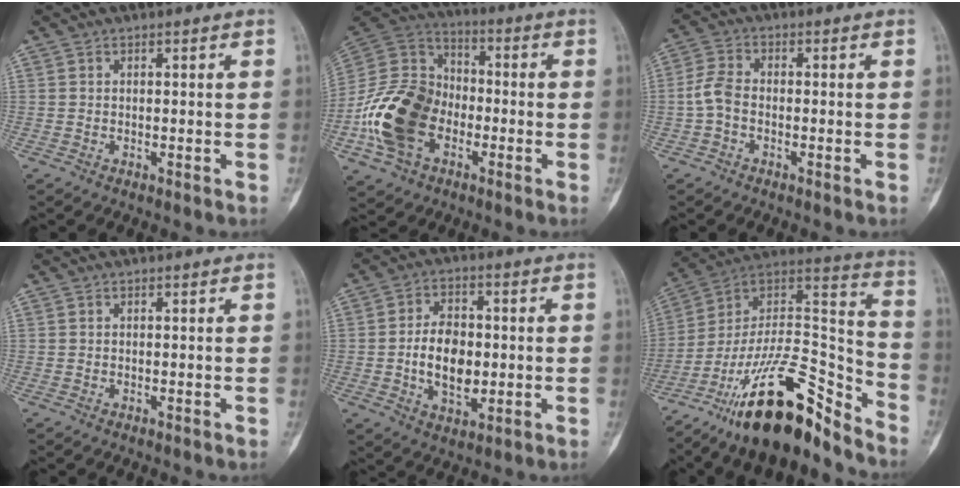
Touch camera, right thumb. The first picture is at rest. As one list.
[{"total": 19.4, "force": [-5.7, 13.9, 12.3], "torque": [-0.226, 0.047, -0.108]}, {"total": 4.4, "force": [-1.1, 2.8, 3.2], "torque": [-0.069, 0.014, -0.031]}, {"total": 0.0}, {"total": 10.2, "force": [-0.8, 6.5, 7.8], "torque": [-0.107, 0.004, -0.015]}, {"total": 25.0, "force": [-18.0, 7.5, 15.5], "torque": [-0.247, 0.108, -0.313]}]